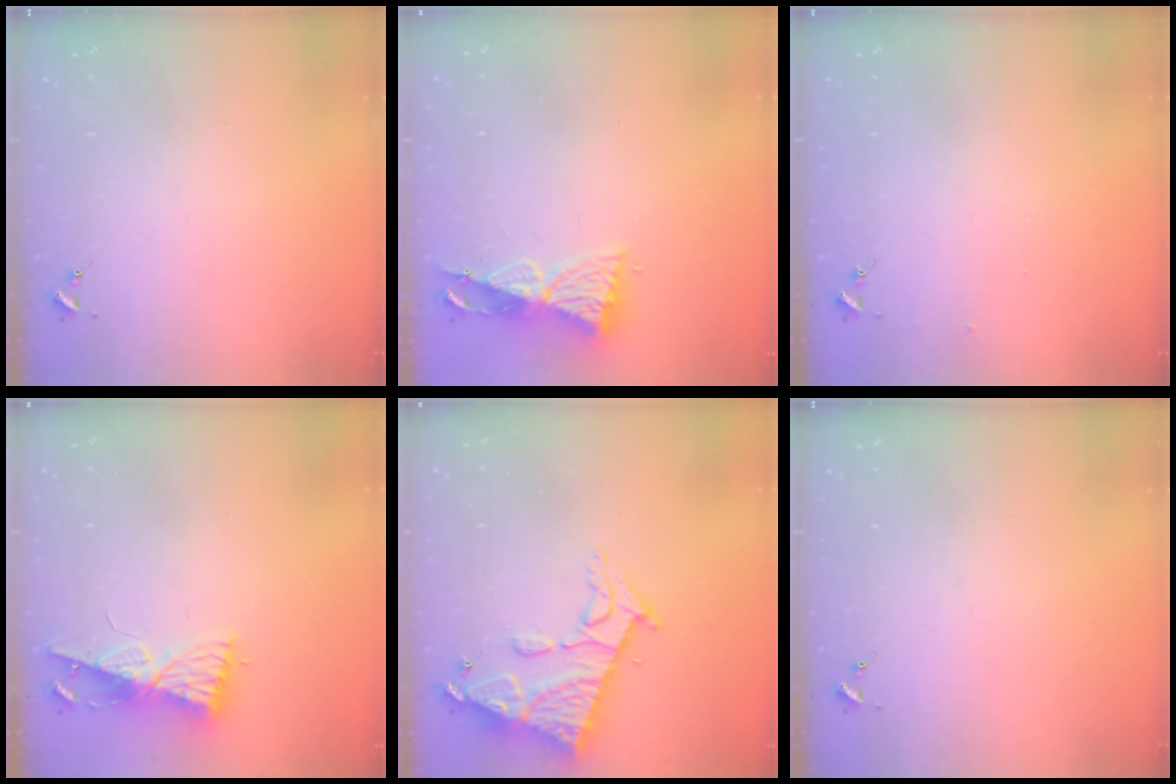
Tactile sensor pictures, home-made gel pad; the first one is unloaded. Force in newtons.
{"total": 8.4, "press": 8.4, "slide": 0.2}
{"total": 3.6, "press": 3.6, "slide": 0.3}
{"total": 9.0, "press": 8.9, "slide": 0.8}
{"total": 14.4, "press": 14.3, "slide": 1.4}
{"total": 0.0}